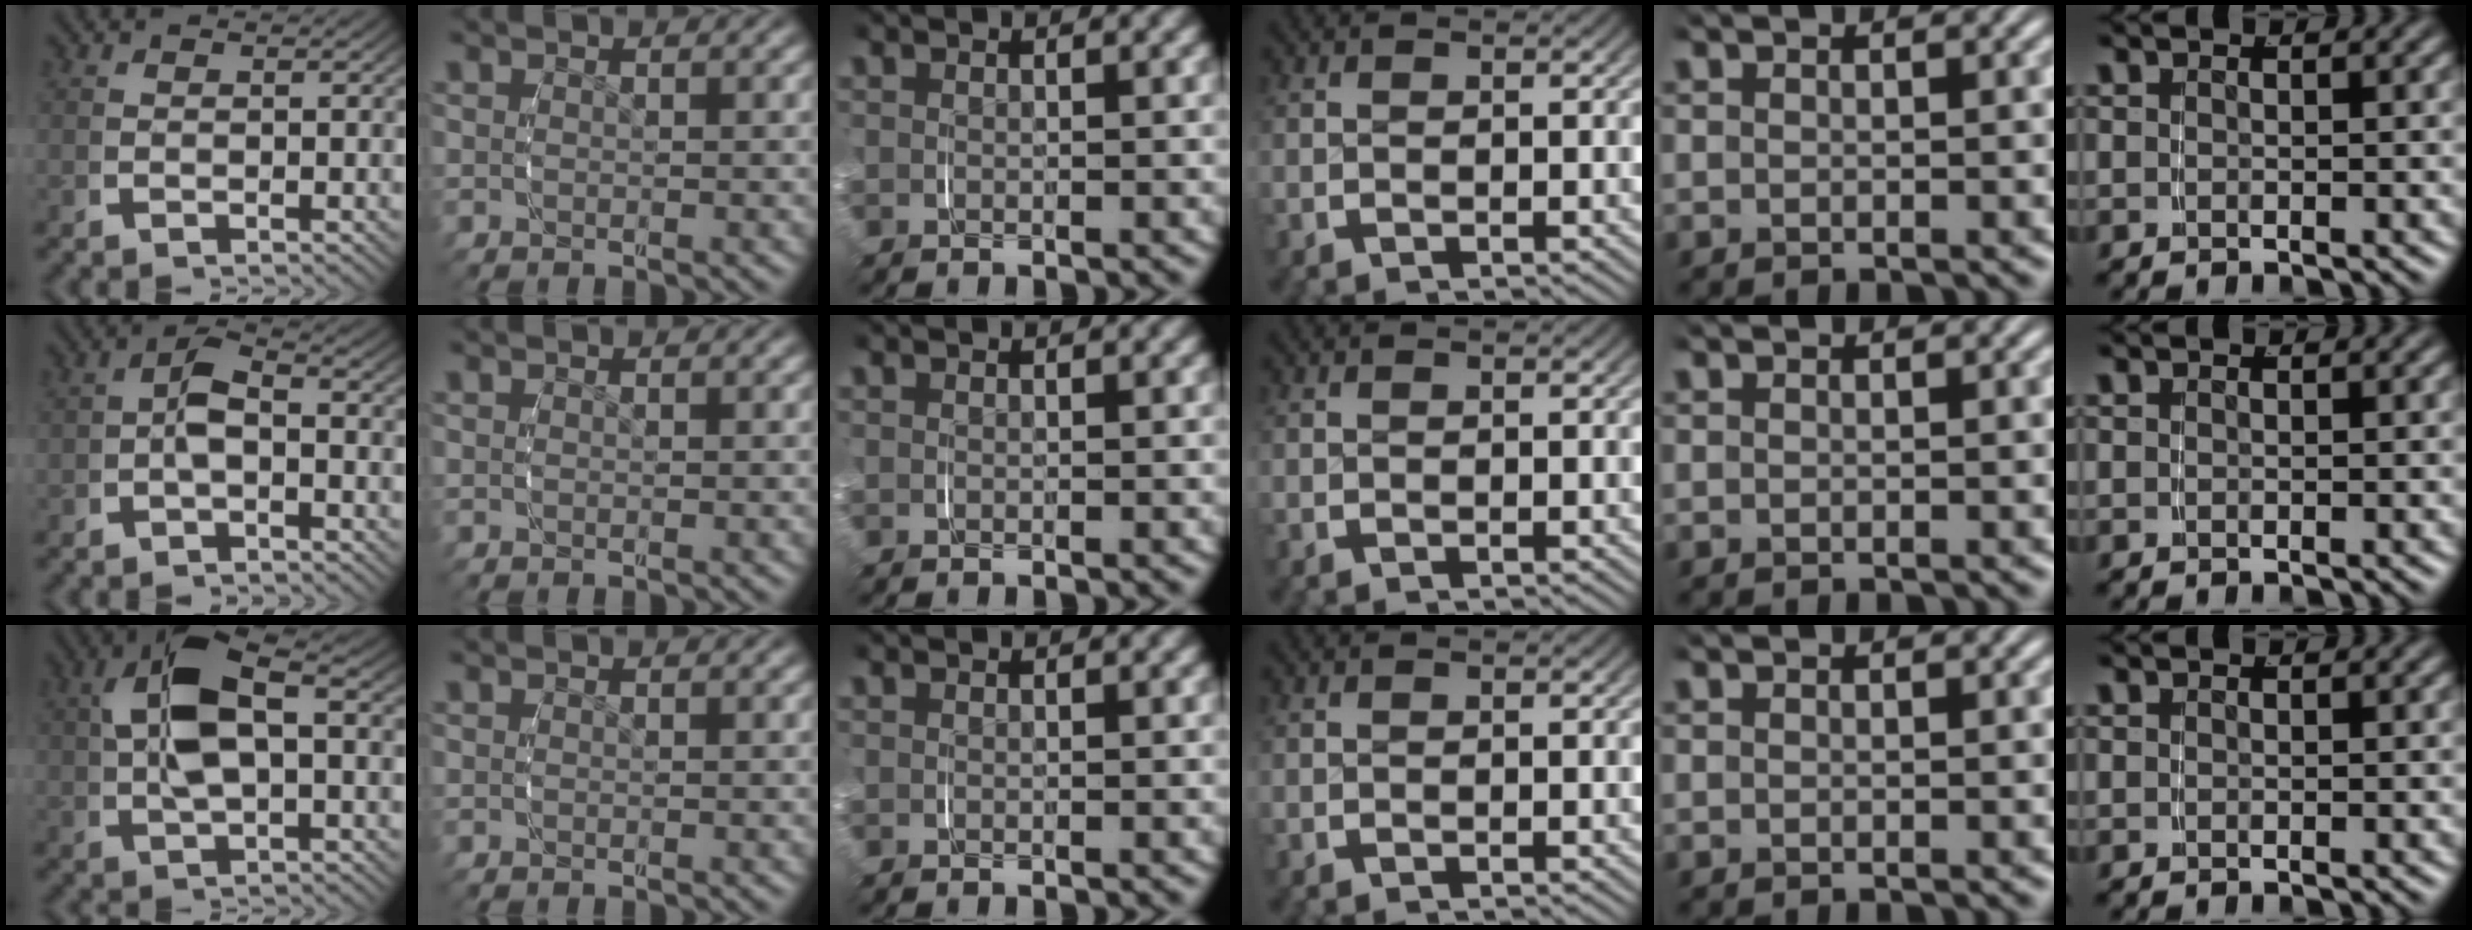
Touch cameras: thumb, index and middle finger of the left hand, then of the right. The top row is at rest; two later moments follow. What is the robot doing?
{"motion": "grasp_and_lifting", "object": "jar lid"}